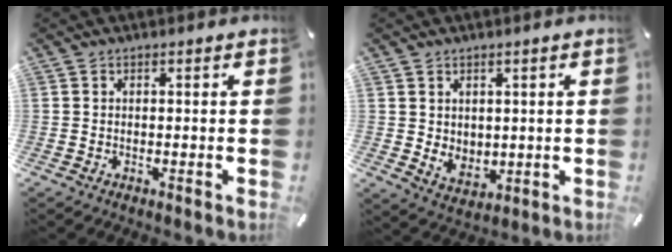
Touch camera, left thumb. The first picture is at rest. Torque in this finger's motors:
{"motor_torque": [1.00, 0.93, 0.29, -0.45, 0.21]}